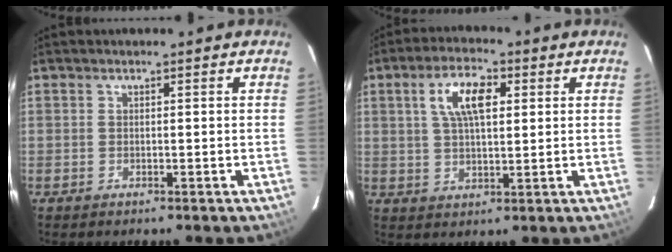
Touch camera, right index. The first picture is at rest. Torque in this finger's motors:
{"motor_torque": [0.93, 0.43, 0.44, 0.14]}